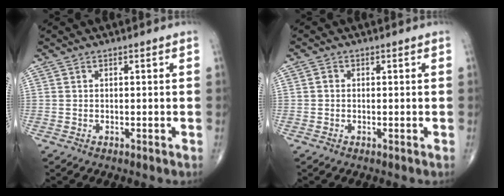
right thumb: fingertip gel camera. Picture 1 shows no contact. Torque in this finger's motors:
{"motor_torque": [-0.36, 0.30, 0.01, -0.05, 0.05]}